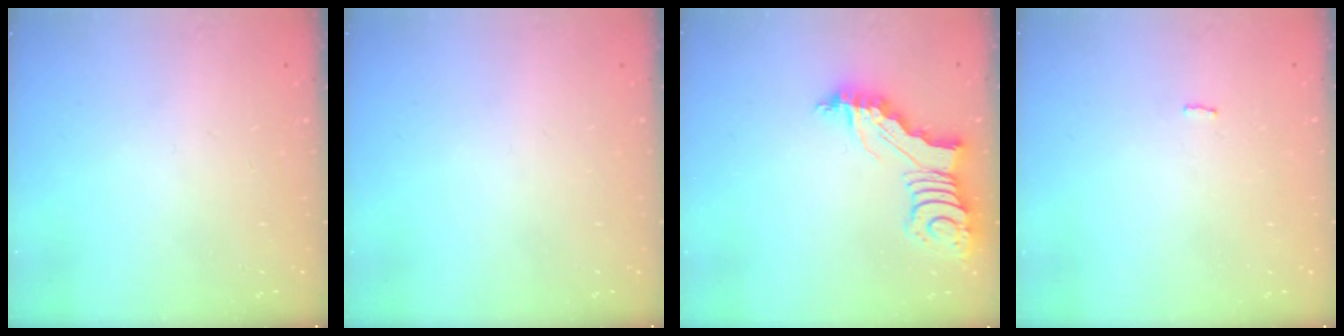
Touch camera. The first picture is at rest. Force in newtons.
{"total": 0.0}
{"total": 5.8, "press": 5.8, "slide": 0.5}
{"total": 2.0, "press": 2.0, "slide": 0.3}